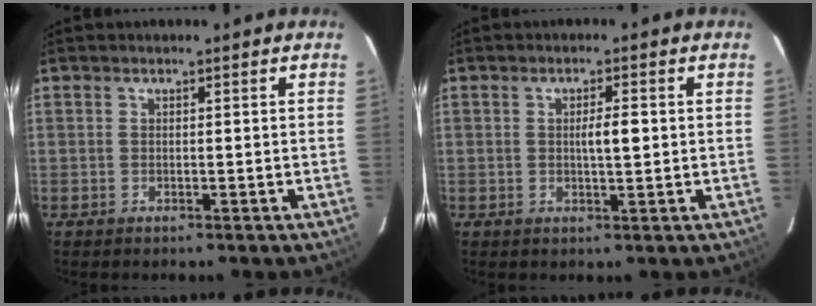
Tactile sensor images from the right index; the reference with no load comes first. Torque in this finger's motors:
{"motor_torque": [0.07, 0.01, 0.08, 0.03]}